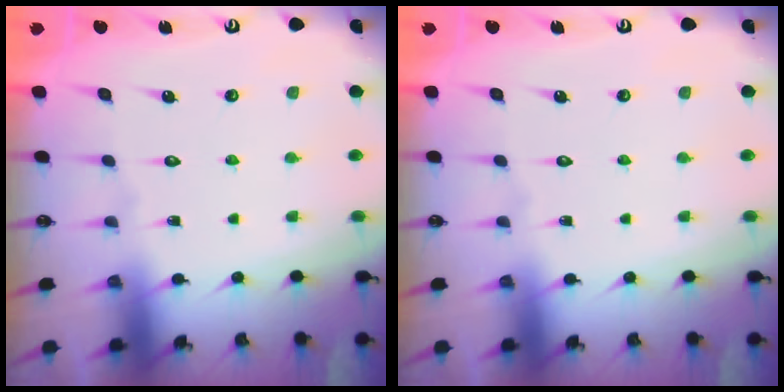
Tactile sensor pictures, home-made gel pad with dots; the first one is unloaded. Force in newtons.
{"total": 0.0}